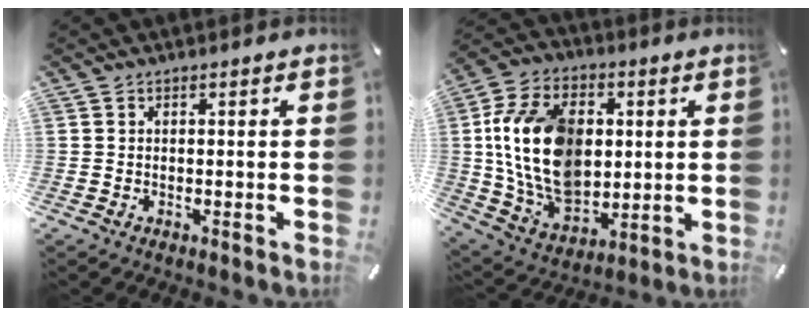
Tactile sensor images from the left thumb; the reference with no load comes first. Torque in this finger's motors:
{"motor_torque": [1.29, 2.51, 1.67, -1.10, 0.93]}